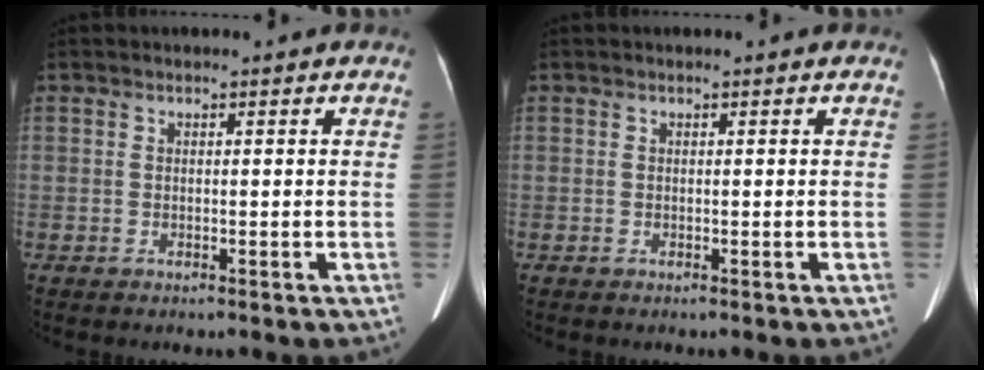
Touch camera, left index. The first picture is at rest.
{"total": 0.0}